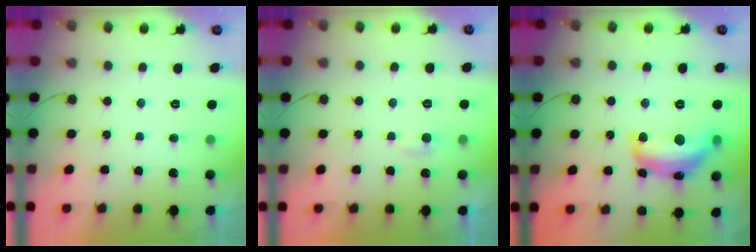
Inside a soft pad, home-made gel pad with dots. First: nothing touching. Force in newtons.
{"total": 2.7, "press": 2.7, "slide": 0.2}
{"total": 14.6, "press": 14.5, "slide": 0.8}